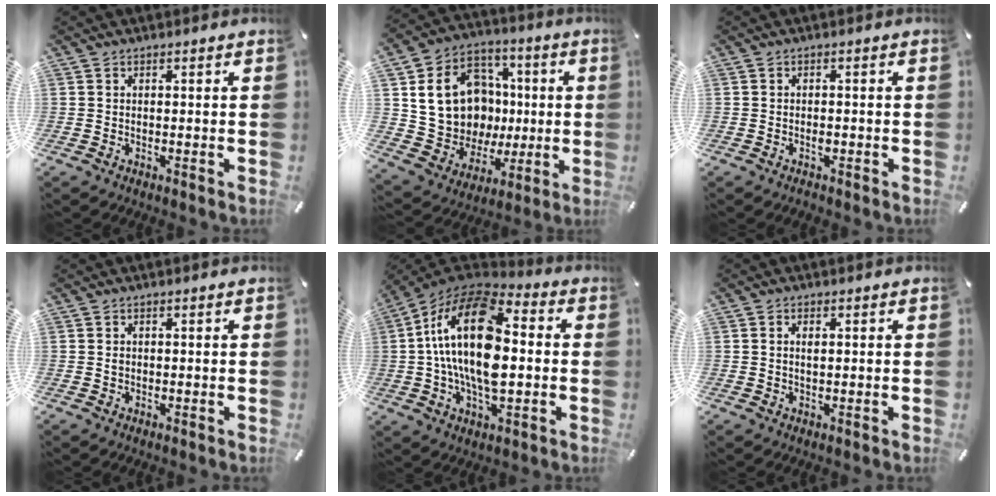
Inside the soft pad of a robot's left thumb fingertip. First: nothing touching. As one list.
[{"total": 19.1, "force": [2.8, 16.5, 9.3], "torque": [-0.174, -0.003, 0.078]}, {"total": 1.4, "force": [-0.7, 0.9, 0.9], "torque": [-0.020, 0.001, -0.012]}, {"total": 0.6, "force": [0.0, 0.5, 0.3], "torque": [-0.006, 0.001, 0.000]}, {"total": 21.6, "force": [0.6, 11.7, 18.1], "torque": [-0.377, 0.003, 0.007]}, {"total": 1.7, "force": [0.3, 0.9, 1.4], "torque": [-0.030, 0.004, 0.005]}]